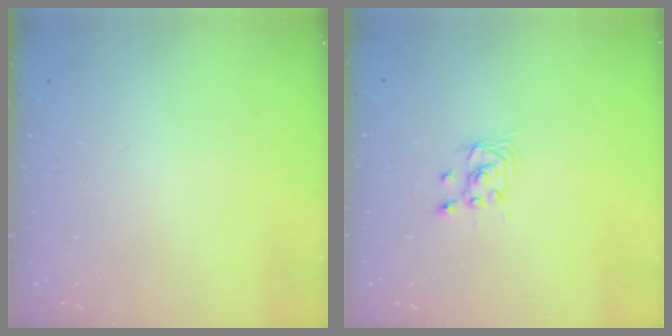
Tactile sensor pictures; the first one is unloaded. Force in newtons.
{"total": 2.2, "press": 2.2, "slide": 0.2}